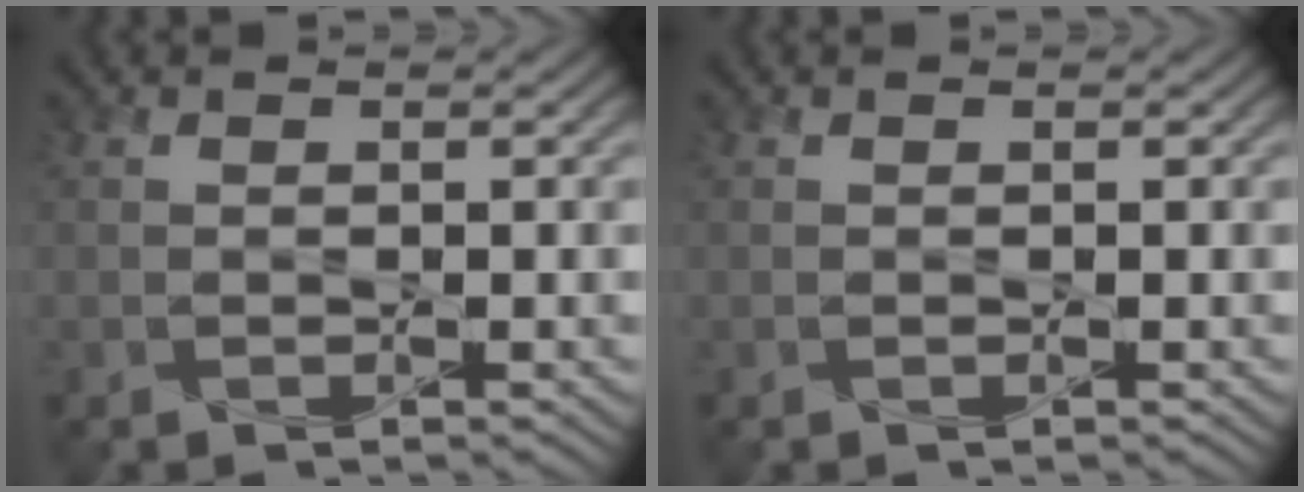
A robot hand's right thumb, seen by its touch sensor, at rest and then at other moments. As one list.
[{"total": 0.0}]